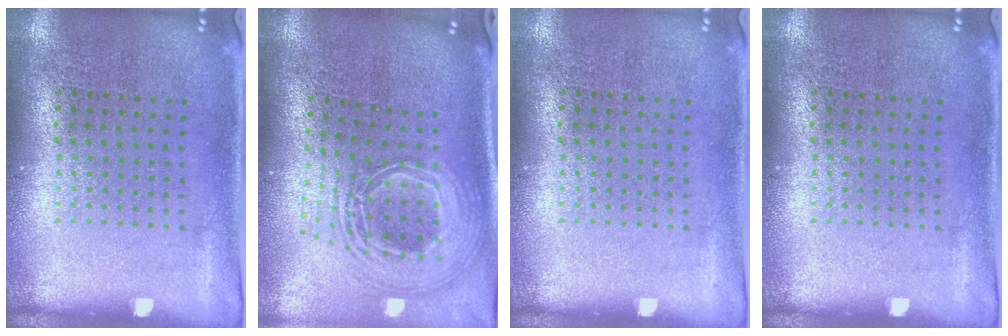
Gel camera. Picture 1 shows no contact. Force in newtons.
{"total": 2.8, "press": 1.9, "slide": 2.1}
{"total": 0.0}
{"total": 0.0}